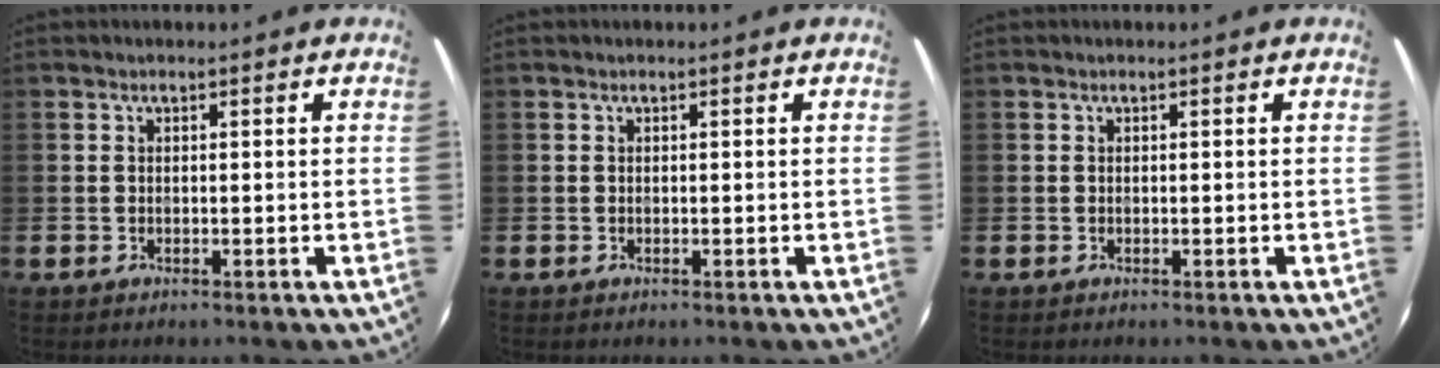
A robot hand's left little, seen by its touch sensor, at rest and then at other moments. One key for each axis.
{"total": 0.0}
{"total": 0.0}